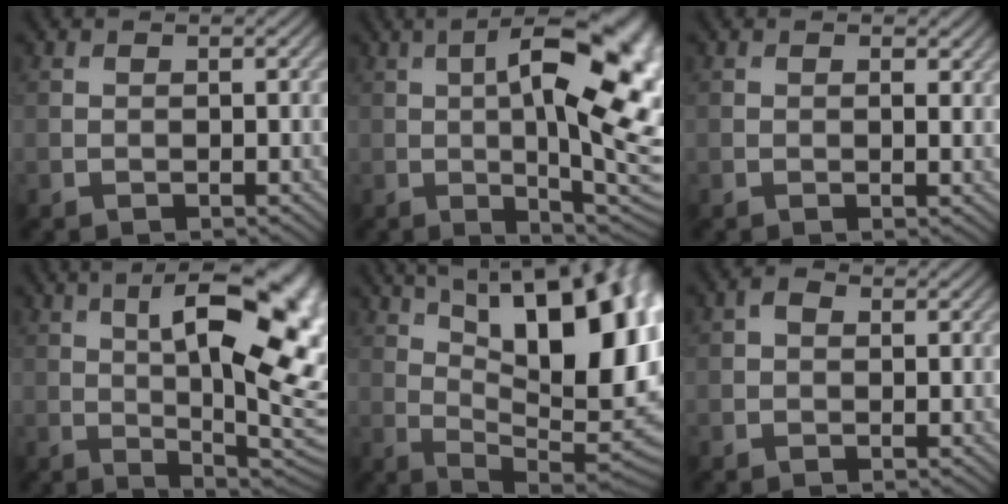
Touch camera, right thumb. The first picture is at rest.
{"total": 18.6, "force": [2.2, 6.6, 17.2], "torque": [-0.249, 0.022, 0.033]}
{"total": 1.9, "force": [0.8, 0.9, 1.4], "torque": [-0.022, -0.004, 0.013]}
{"total": 18.2, "force": [4.1, 6.5, 16.5], "torque": [-0.236, 0.029, 0.057]}
{"total": 18.9, "force": [5.8, 7.8, 16.2], "torque": [-0.233, 0.036, 0.094]}
{"total": 1.2, "force": [0.0, 1.0, 0.7], "torque": [-0.006, 0.002, -0.007]}